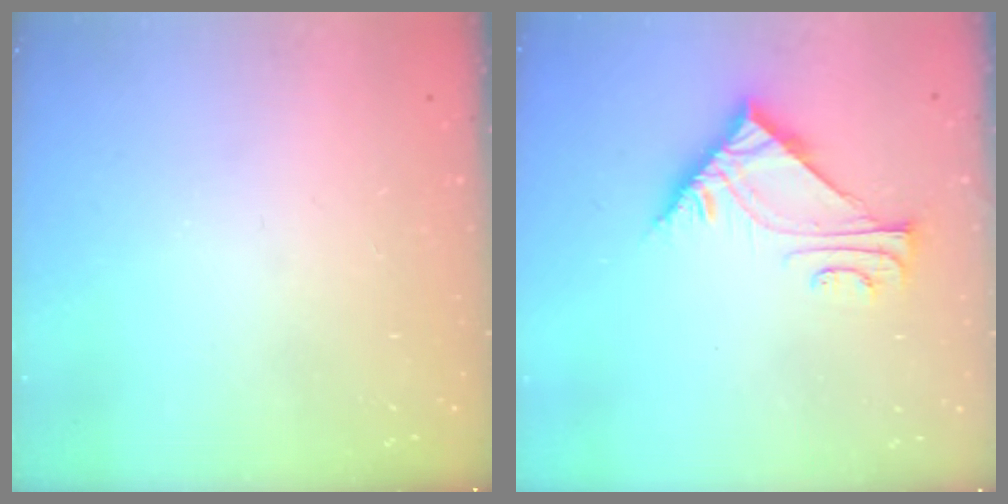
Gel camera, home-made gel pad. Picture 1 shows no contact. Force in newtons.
{"total": 6.7, "press": 6.7, "slide": 0.4}